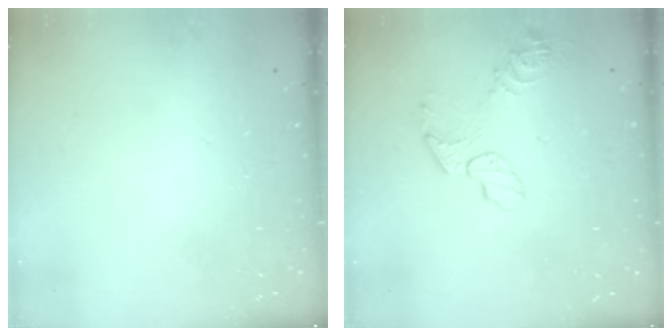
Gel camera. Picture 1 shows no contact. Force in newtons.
{"total": 8.1, "press": 8.1, "slide": 0.1}